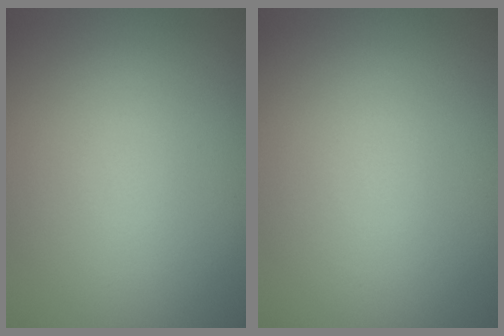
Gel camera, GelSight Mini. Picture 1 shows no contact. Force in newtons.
{"total": 0.0}